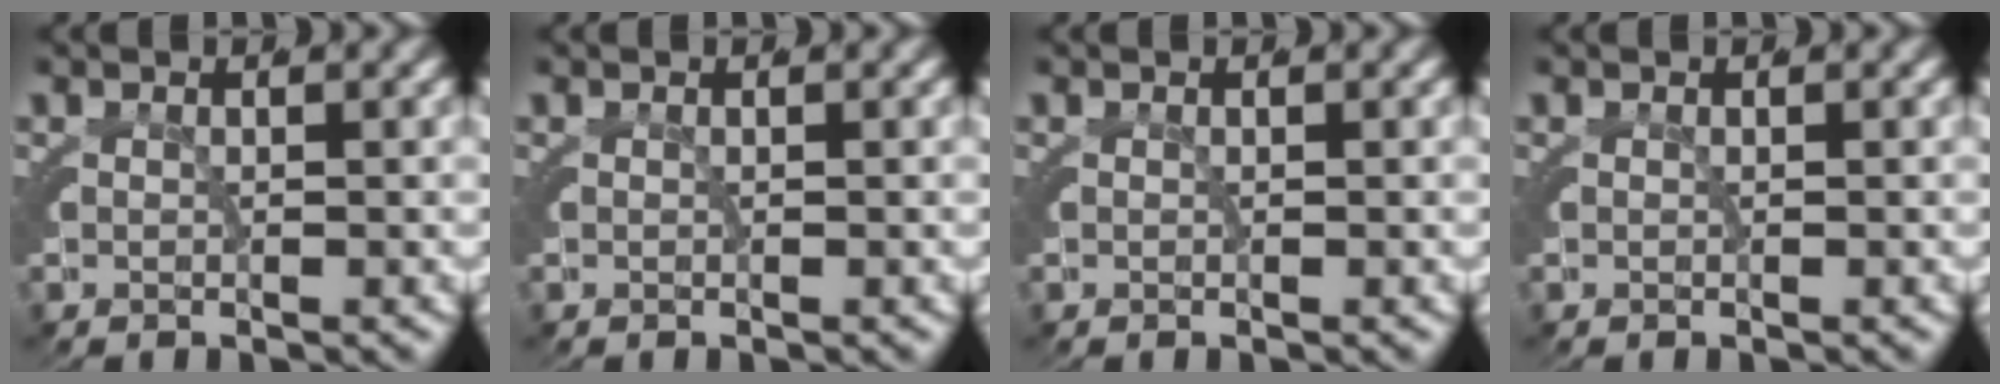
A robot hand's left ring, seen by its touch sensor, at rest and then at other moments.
{"total": 0.0}
{"total": 0.0}
{"total": 0.0}